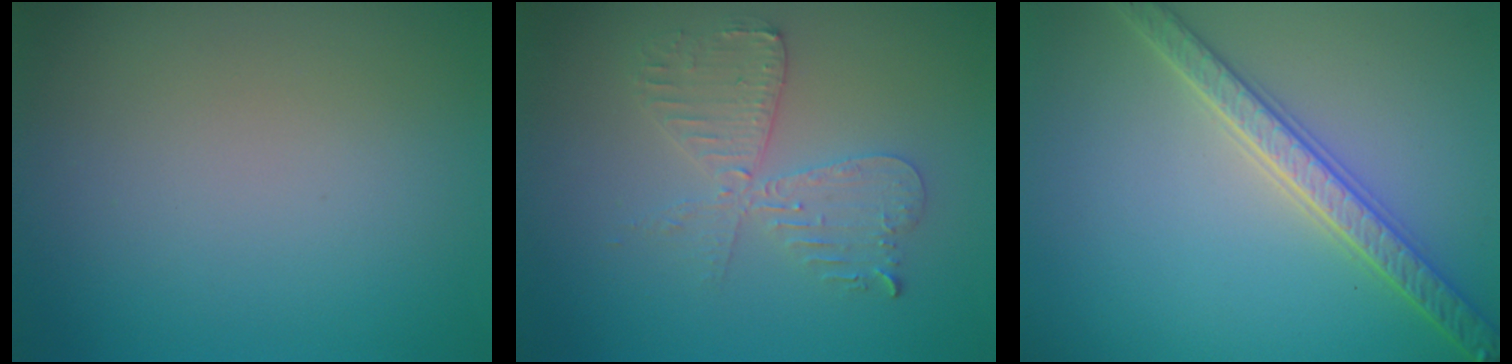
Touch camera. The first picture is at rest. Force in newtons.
{"total": 4.2, "press": 3.6, "slide": 2.2}
{"total": 4.0, "press": 3.9, "slide": 0.9}